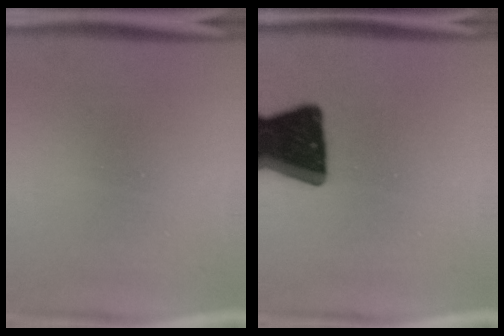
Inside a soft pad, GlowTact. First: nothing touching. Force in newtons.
{"total": 20.1}